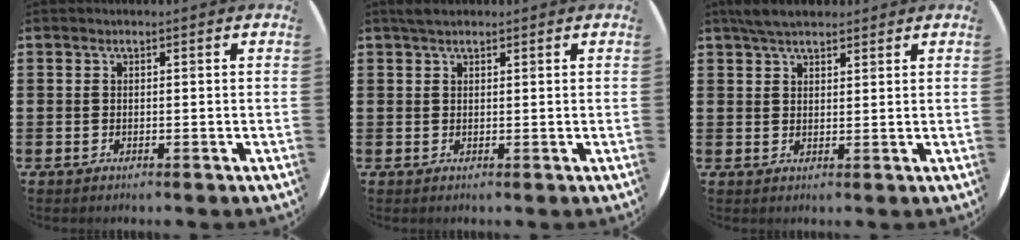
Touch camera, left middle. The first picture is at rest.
{"total": 1.6, "force": [1.4, 0.7, 0.6], "torque": [-0.006, 0.003, 0.023]}
{"total": 3.9, "force": [3.3, 1.4, 1.4], "torque": [-0.026, -0.002, 0.061]}